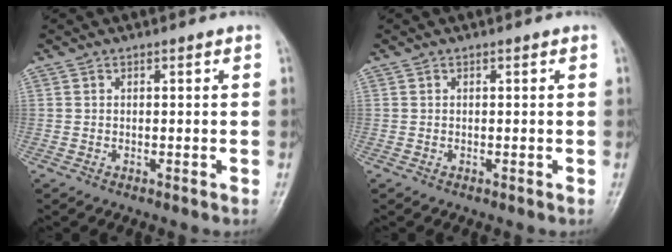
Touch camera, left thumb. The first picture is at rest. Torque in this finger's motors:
{"motor_torque": [0.01, 0.00, 0.02, -0.03, 0.00]}